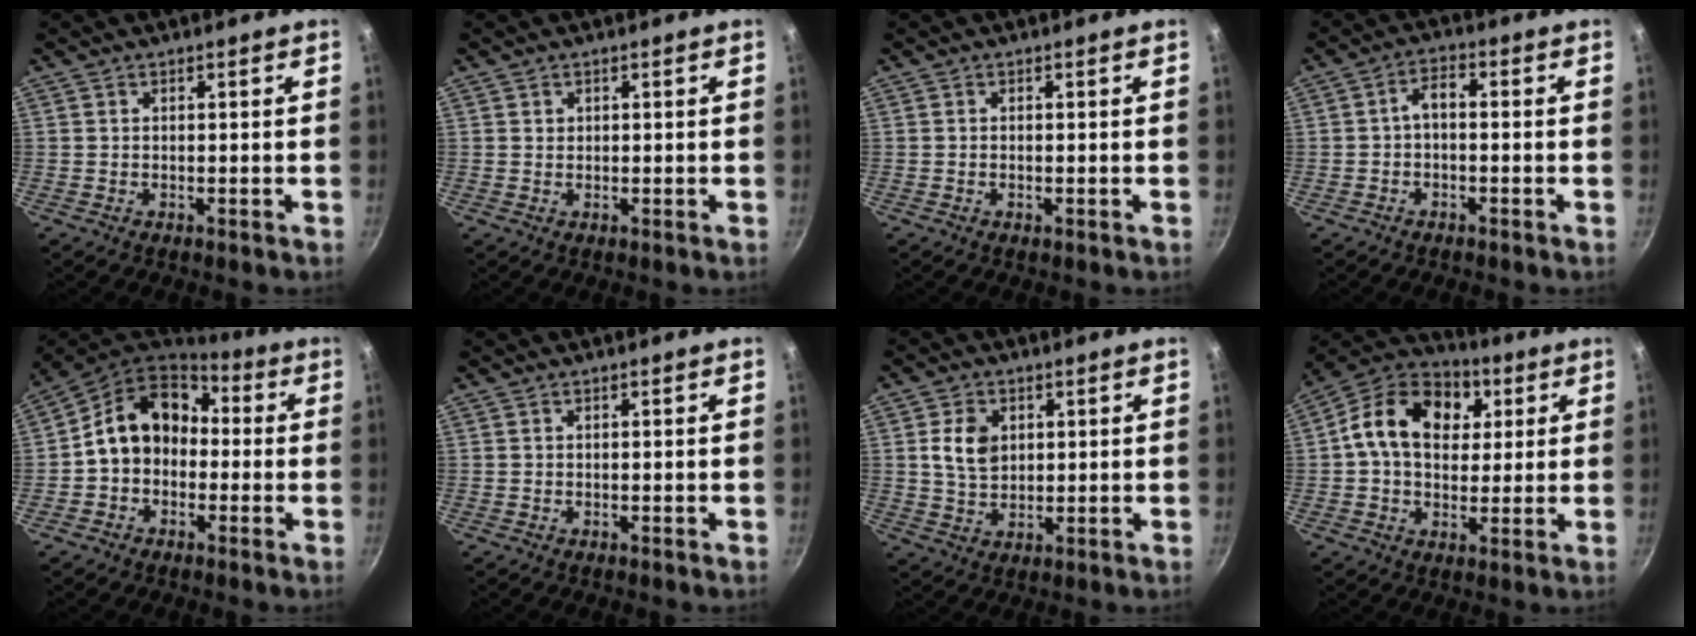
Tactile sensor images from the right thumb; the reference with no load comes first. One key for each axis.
{"total": 0.9, "fx": 0.4, "fy": 0.8, "fz": 0.2, "tx": 0.000, "ty": 0.003, "tz": 0.006}
{"total": 0.6, "fx": -0.2, "fy": 0.2, "fz": 0.5, "tx": -0.008, "ty": 0.002, "tz": -0.003}
{"total": 3.4, "fx": -0.8, "fy": 1.9, "fz": 2.7, "tx": -0.047, "ty": 0.023, "tz": -0.017}
{"total": 13.3, "fx": 0.1, "fy": 10.5, "fz": 8.2, "tx": -0.100, "ty": 0.044, "tz": -0.019}
{"total": 0.0}
{"total": 6.8, "fx": 1.6, "fy": 5.1, "fz": 4.3, "tx": -0.062, "ty": -0.008, "tz": 0.031}
{"total": 17.1, "fx": 4.2, "fy": 12.4, "fz": 10.9, "tx": -0.159, "ty": 0.013, "tz": 0.052}